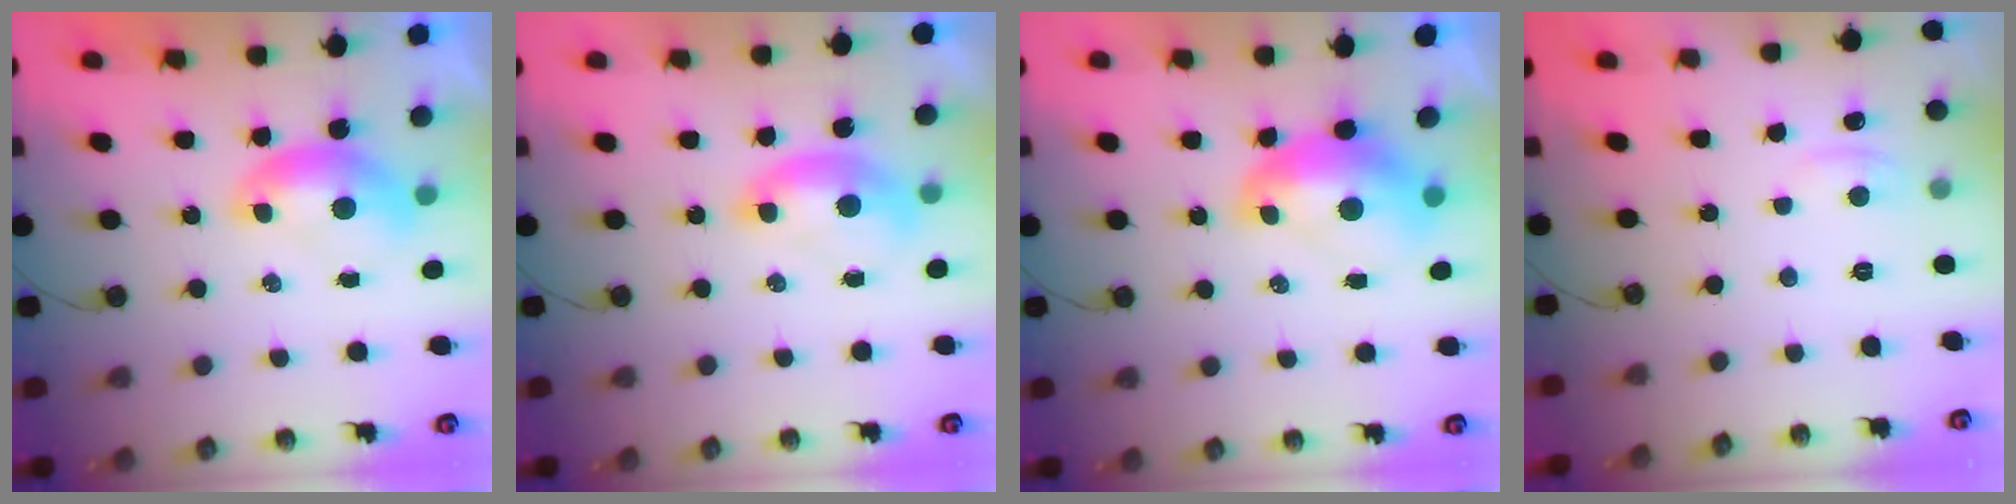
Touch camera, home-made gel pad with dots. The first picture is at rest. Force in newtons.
{"total": 1.5, "press": 1.3, "slide": 0.7}
{"total": 2.8, "press": 2.7, "slide": 0.7}
{"total": 0.8, "press": 0.1, "slide": 0.8}